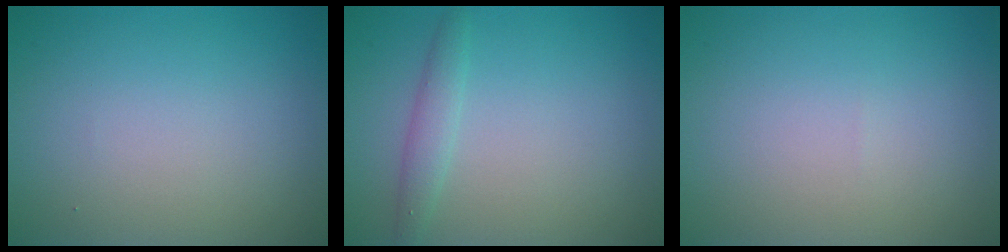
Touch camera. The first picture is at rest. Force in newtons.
{"total": 1.6, "press": 1.6, "slide": 0.0}
{"total": 0.0}